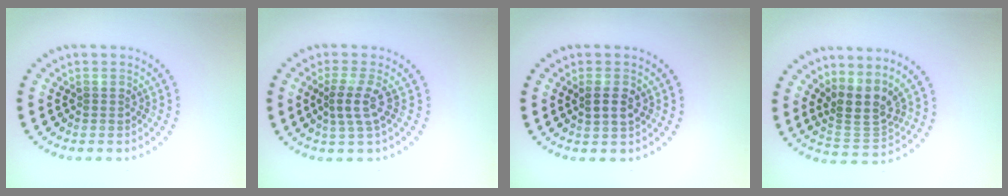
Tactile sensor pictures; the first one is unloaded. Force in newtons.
{"total": 2.4, "press": 1.9, "slide": 1.5}
{"total": 2.1, "press": 2.1, "slide": 0.6}
{"total": 3.6, "press": 2.6, "slide": 2.4}